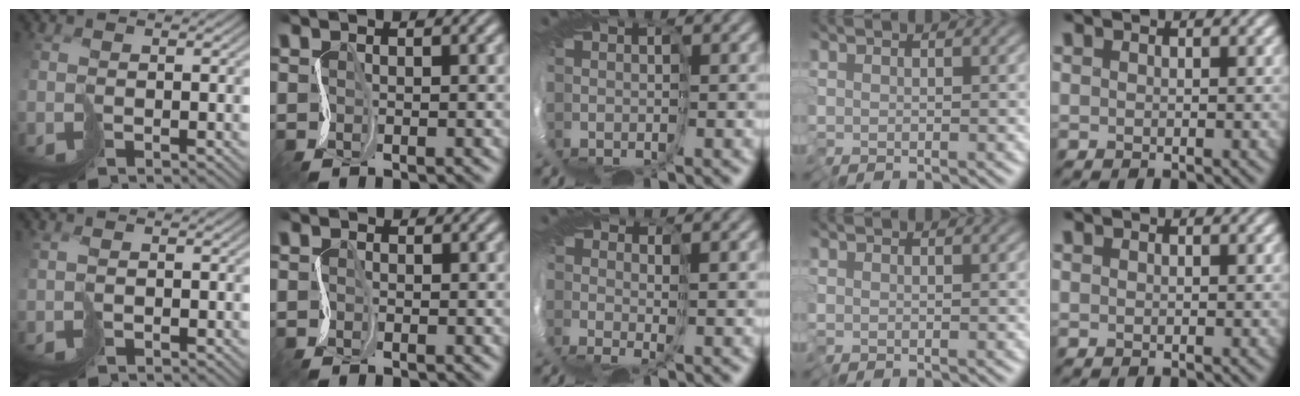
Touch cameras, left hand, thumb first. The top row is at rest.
{"thumb": {"total": 0.8, "force": [0.5, 0.2, 0.6], "torque": [-0.016, 0.000, 0.015]}, "index": {"total": 1.5, "force": [-0.9, -0.3, -1.2], "torque": [0.015, -0.001, -0.008]}, "middle": {"total": 1.1, "force": [0.5, 0.1, 1.0], "torque": [-0.028, 0.000, 0.005]}}